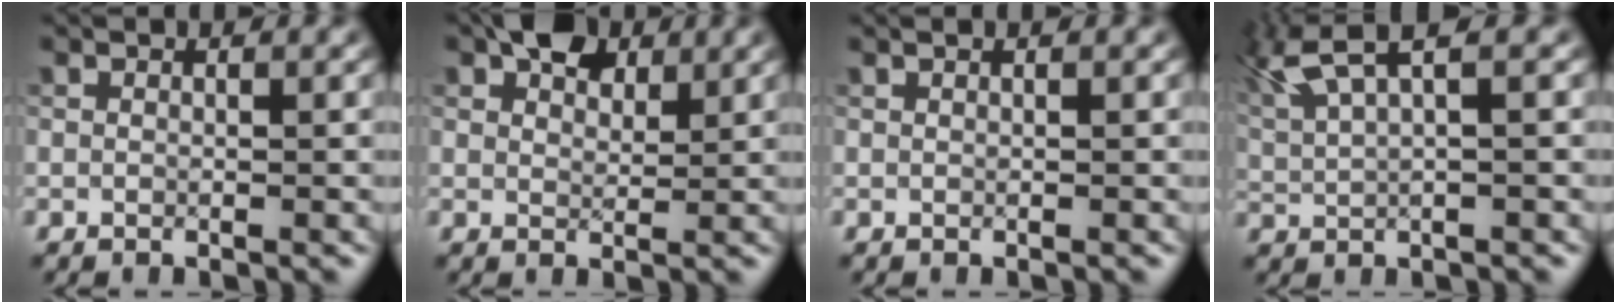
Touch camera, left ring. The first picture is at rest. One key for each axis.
{"total": 3.9, "fx": 2.6, "fy": 2.2, "fz": 1.9, "tx": -0.029, "ty": 0.005, "tz": 0.038}
{"total": 0.0}
{"total": 4.8, "fx": 3.1, "fy": 0.9, "fz": 3.6, "tx": -0.083, "ty": 0.014, "tz": 0.062}